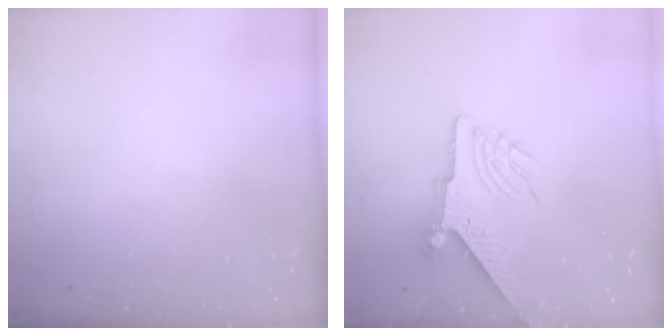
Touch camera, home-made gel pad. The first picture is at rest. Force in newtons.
{"total": 8.4, "press": 8.3, "slide": 1.2}